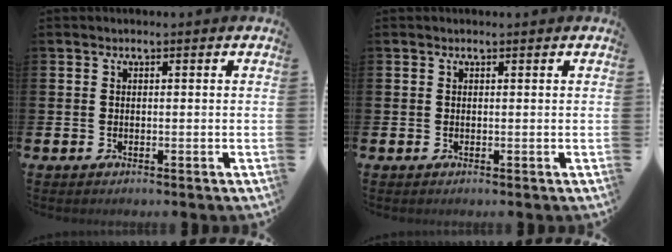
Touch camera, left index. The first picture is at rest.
{"total": 0.0}